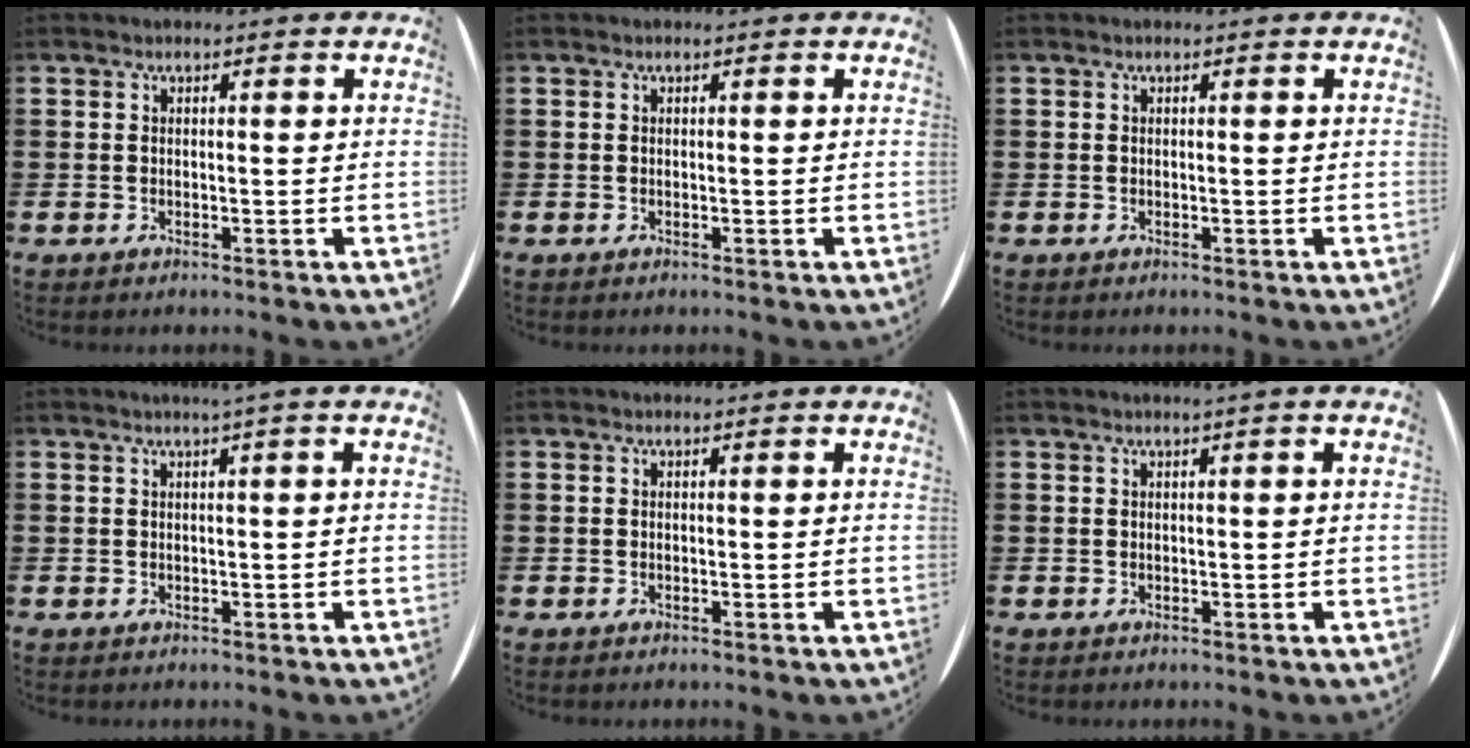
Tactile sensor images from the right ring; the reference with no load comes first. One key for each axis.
{"total": 0.0}
{"total": 0.0}
{"total": 0.8, "fx": 0.3, "fy": -0.3, "fz": 0.7, "tx": -0.010, "ty": -0.004, "tz": 0.005}
{"total": 0.0}
{"total": 0.5, "fx": 0.1, "fy": -0.3, "fz": 0.4, "tx": -0.004, "ty": -0.002, "tz": 0.002}